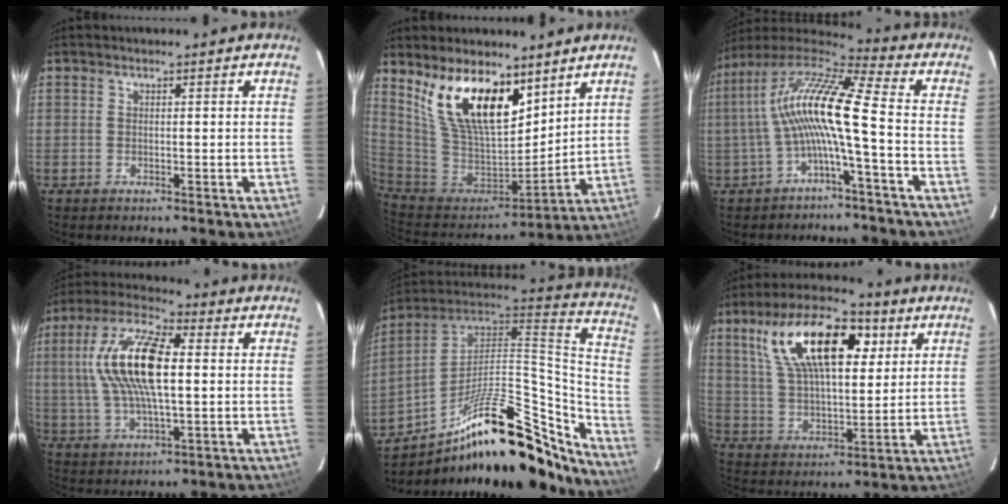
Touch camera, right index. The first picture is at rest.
{"total": 16.2, "force": [9.8, 8.3, 10.0], "torque": [-0.190, 0.001, 0.201]}
{"total": 12.9, "force": [-1.6, 0.3, 12.8], "torque": [-0.249, 0.016, -0.035]}
{"total": 16.2, "force": [2.0, 5.8, 15.0], "torque": [-0.301, 0.018, 0.033]}
{"total": 31.1, "force": [-20.8, 11.2, 20.2], "torque": [-0.290, 0.024, -0.312]}
{"total": 19.4, "force": [8.2, 8.5, 15.3], "torque": [-0.280, 0.036, 0.147]}